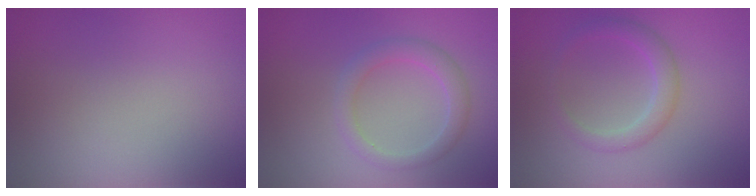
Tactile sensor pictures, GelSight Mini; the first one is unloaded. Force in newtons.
{"total": 2.4, "press": 2.4, "slide": 0.2}
{"total": 2.3, "press": 2.3, "slide": 0.0}